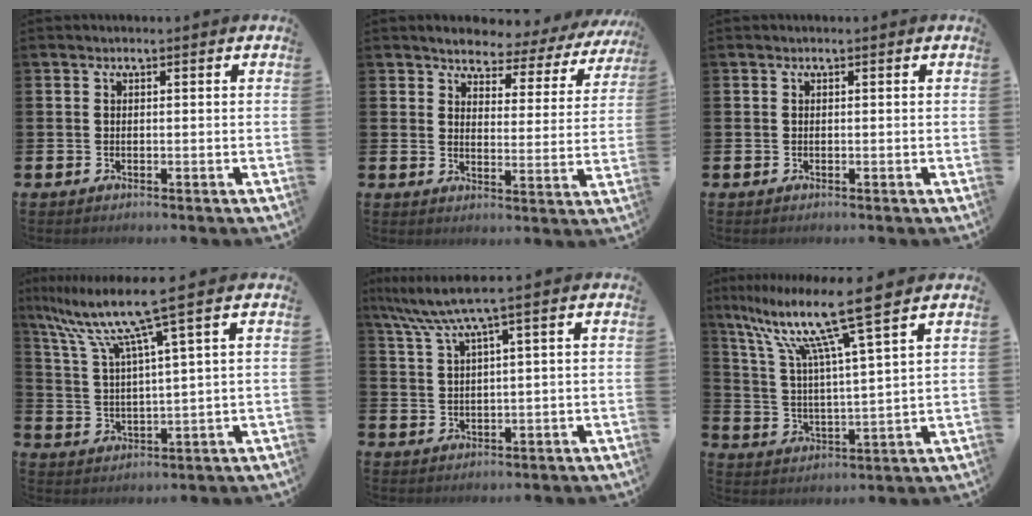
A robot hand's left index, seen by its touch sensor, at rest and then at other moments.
{"total": 3.3, "force": [3.2, 0.8, 0.2], "torque": [-0.029, -0.033, 0.047]}
{"total": 0.0}
{"total": 10.1, "force": [7.0, 0.6, 7.3], "torque": [-0.165, -0.029, 0.117]}
{"total": 6.0, "force": [3.8, 0.3, 4.7], "torque": [-0.101, -0.006, 0.064]}
{"total": 12.3, "force": [9.5, 0.4, 7.8], "torque": [-0.177, -0.049, 0.154]}